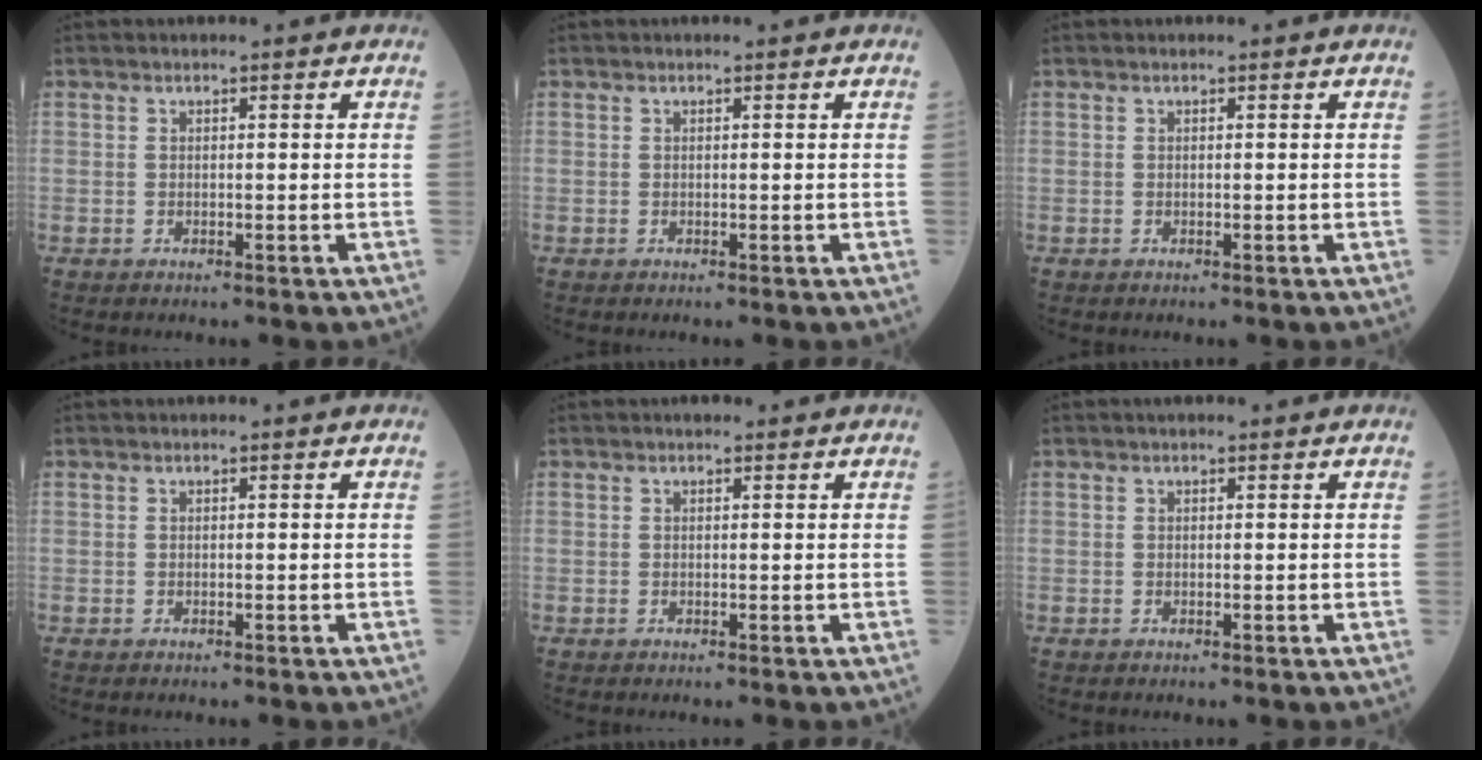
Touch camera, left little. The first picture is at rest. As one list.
[{"total": 0.0}, {"total": 0.0}, {"total": 0.0}, {"total": 0.7, "force": [0.5, 0.4, 0.3], "torque": [-0.009, 0.006, 0.005]}, {"total": 0.7, "force": [0.4, 0.3, 0.4], "torque": [-0.012, 0.009, 0.005]}]